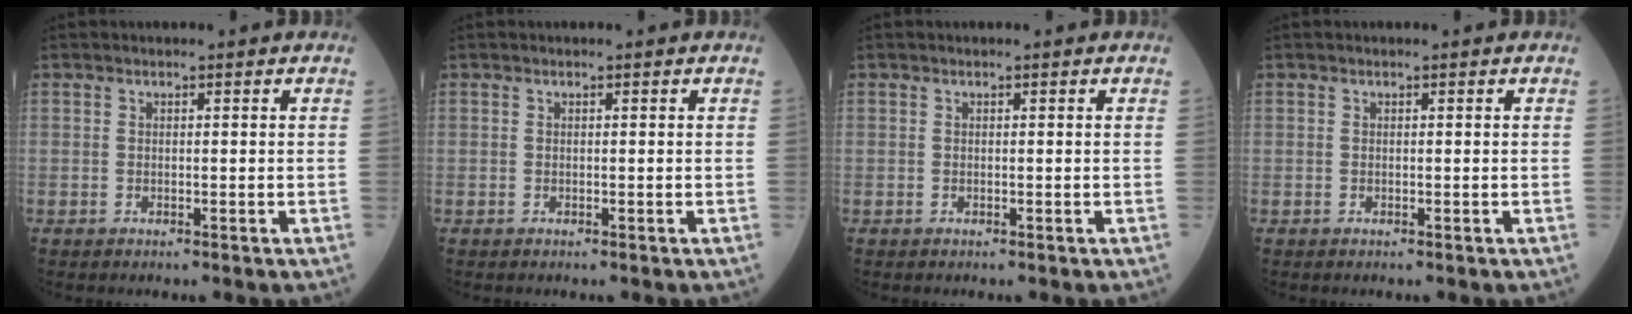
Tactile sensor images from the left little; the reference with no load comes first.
{"total": 0.0}
{"total": 0.0}
{"total": 0.0}